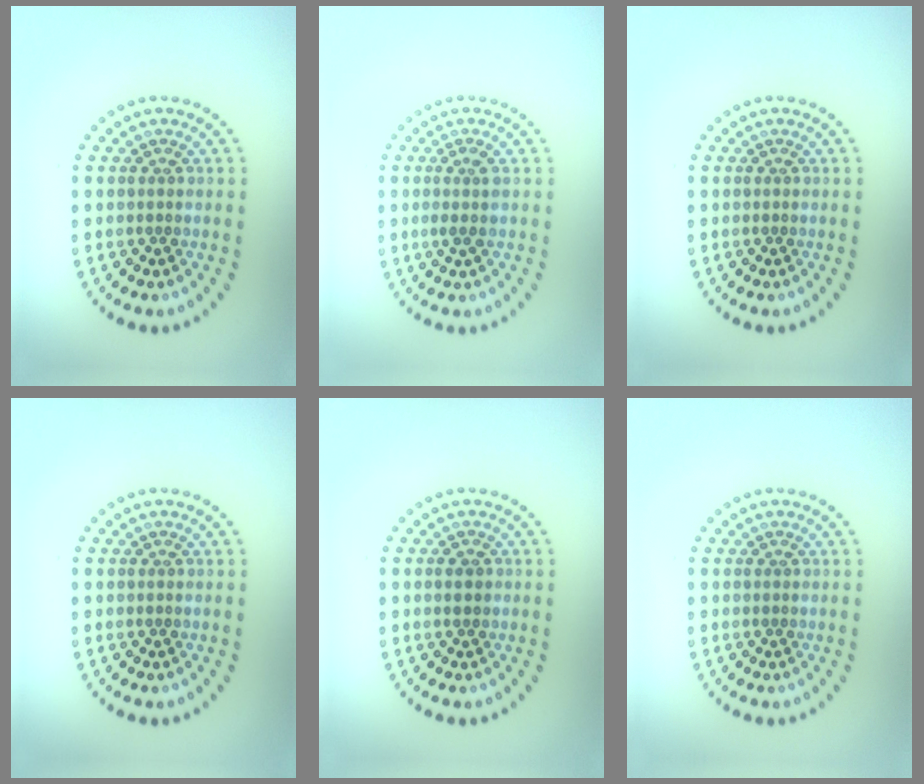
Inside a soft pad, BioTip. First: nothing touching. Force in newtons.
{"total": 1.4, "press": 1.2, "slide": 0.8}
{"total": 0.0}
{"total": 0.0}
{"total": 0.7, "press": 0.7, "slide": 0.1}
{"total": 0.0}